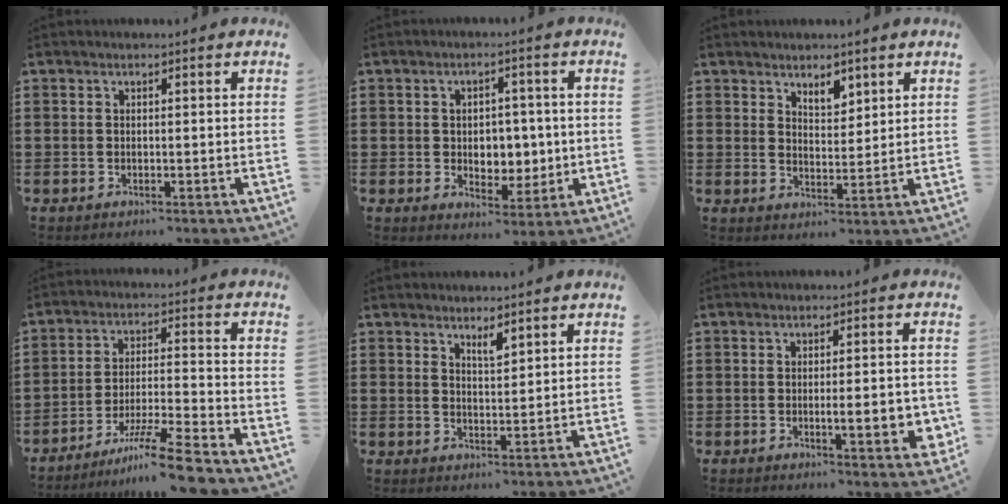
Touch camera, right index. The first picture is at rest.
{"total": 4.9, "force": [0.3, 4.0, 2.8], "torque": [-0.043, 0.006, -0.003]}
{"total": 3.6, "force": [3.1, 1.6, 1.0], "torque": [-0.021, -0.001, 0.056]}
{"total": 9.4, "force": [-7.7, -0.3, 5.4], "torque": [-0.094, 0.005, -0.150]}
{"total": 2.4, "force": [2.0, 0.5, 1.2], "torque": [-0.019, 0.000, 0.034]}
{"total": 5.2, "force": [-1.0, 1.1, 5.0], "torque": [-0.065, -0.007, -0.018]}